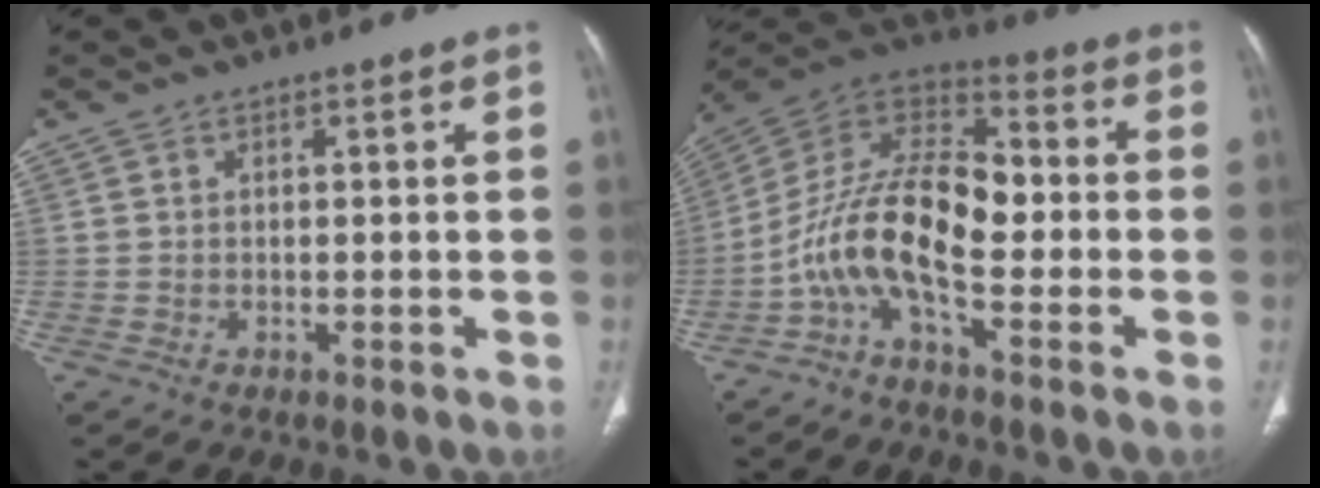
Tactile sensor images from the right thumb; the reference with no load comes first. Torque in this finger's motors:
{"motor_torque": [2.52, 2.48, 1.43, -1.33, 0.33]}